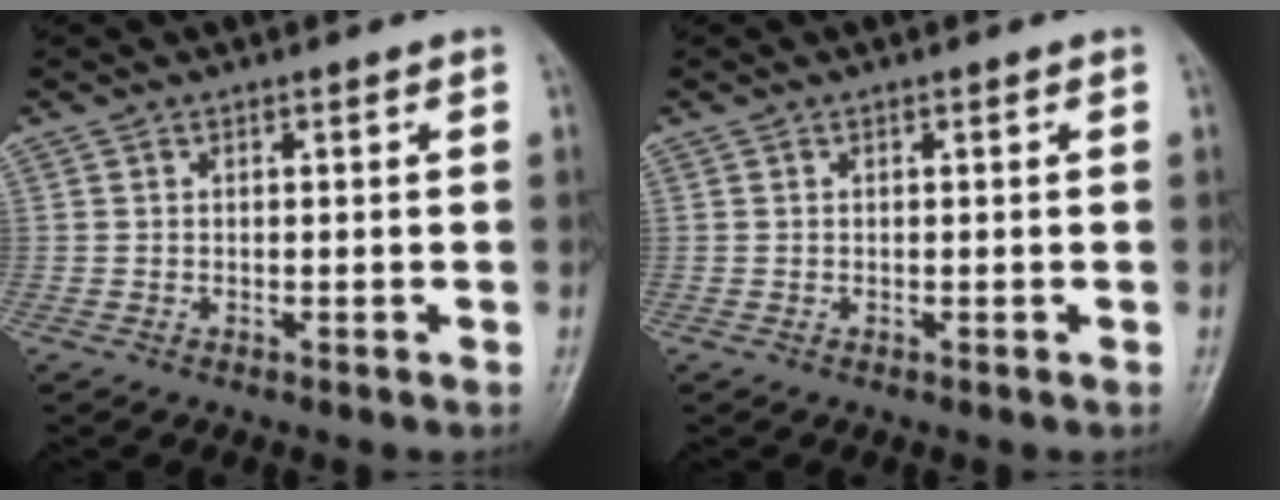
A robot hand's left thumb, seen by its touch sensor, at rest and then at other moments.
{"total": 0.0}